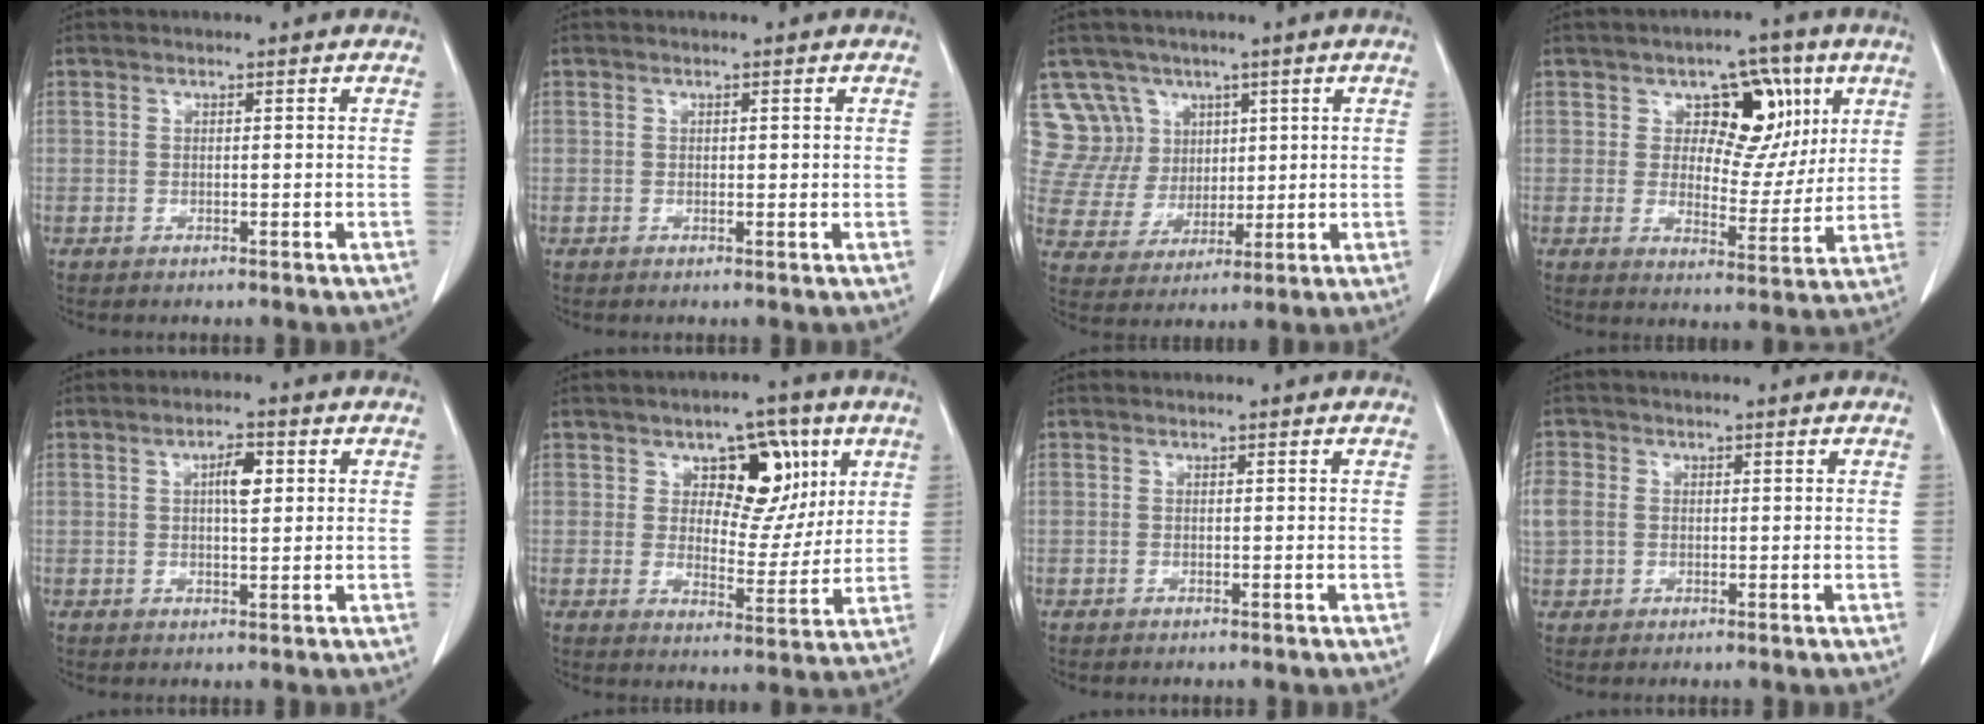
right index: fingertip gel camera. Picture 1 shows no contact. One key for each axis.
{"total": 0.7, "fx": 0.2, "fy": 0.4, "fz": 0.5, "tx": -0.004, "ty": 0.001, "tz": 0.003}
{"total": 9.5, "fx": 5.3, "fy": 7.8, "fz": -0.1, "tx": -0.006, "ty": 0.028, "tz": 0.114}
{"total": 10.2, "fx": 4.1, "fy": 6.1, "fz": 7.0, "tx": -0.079, "ty": 0.016, "tz": 0.062}
{"total": 3.8, "fx": 1.0, "fy": 1.2, "fz": 3.5, "tx": -0.058, "ty": 0.006, "tz": 0.015}
{"total": 10.4, "fx": 4.4, "fy": 5.7, "fz": 7.5, "tx": -0.091, "ty": 0.015, "tz": 0.069}
{"total": 0.0}
{"total": 4.6, "fx": 0.4, "fy": 4.0, "fz": 2.3, "tx": -0.075, "ty": 0.015, "tz": 0.014}